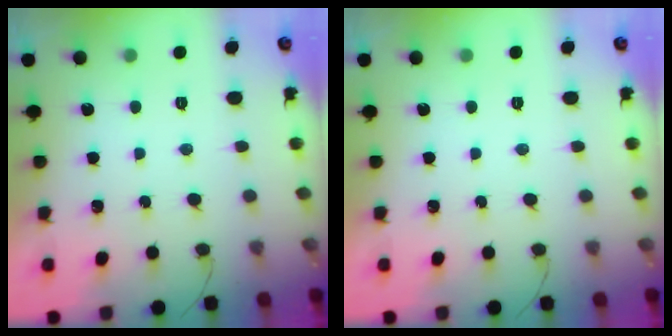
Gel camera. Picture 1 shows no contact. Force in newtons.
{"total": 0.0}